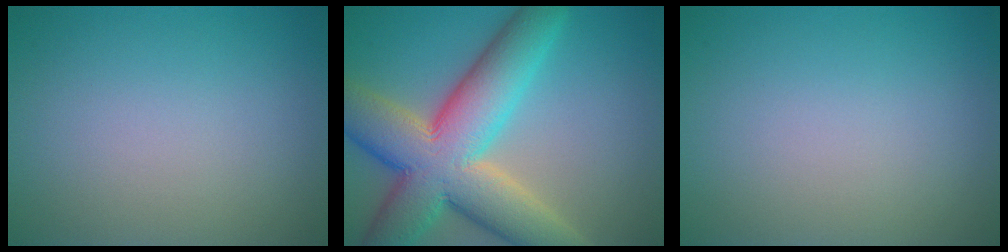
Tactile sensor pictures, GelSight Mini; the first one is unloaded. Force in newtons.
{"total": 12.9, "press": 12.9, "slide": 1.0}
{"total": 0.0}